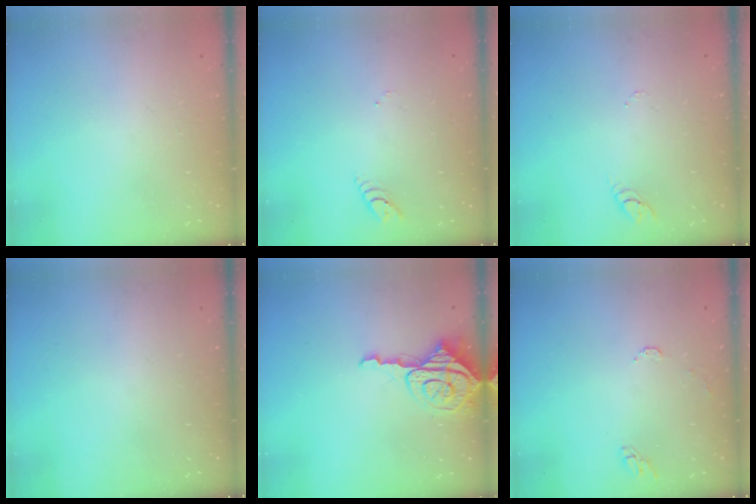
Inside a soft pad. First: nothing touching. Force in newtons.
{"total": 2.6, "press": 2.6, "slide": 0.3}
{"total": 2.7, "press": 2.7, "slide": 0.2}
{"total": 0.0}
{"total": 7.7, "press": 7.6, "slide": 0.8}
{"total": 6.0, "press": 6.0, "slide": 0.5}